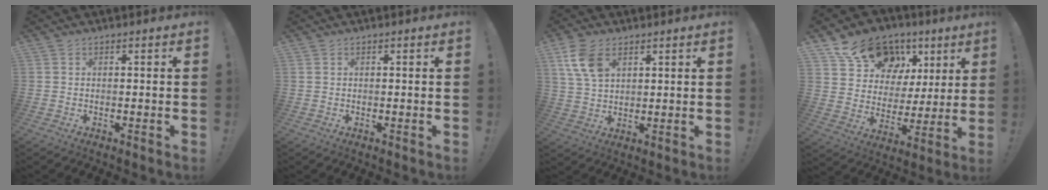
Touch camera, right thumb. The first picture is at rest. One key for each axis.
{"total": 0.0}
{"total": 9.4, "fx": 4.6, "fy": 5.7, "fz": 6.0, "tx": -0.116, "ty": -0.007, "tz": 0.091}
{"total": 18.2, "fx": 10.7, "fy": 12.8, "fz": 7.2, "tx": -0.107, "ty": -0.062, "tz": 0.212}